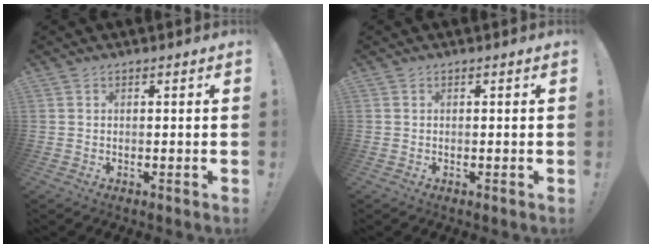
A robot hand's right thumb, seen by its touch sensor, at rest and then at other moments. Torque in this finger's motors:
{"motor_torque": [-0.02, -0.17, 0.08, -0.12, 0.00]}